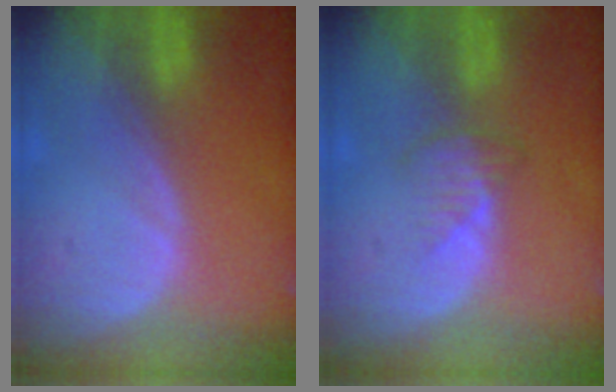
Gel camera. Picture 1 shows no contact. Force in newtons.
{"total": 2.7, "press": 2.6, "slide": 0.7}